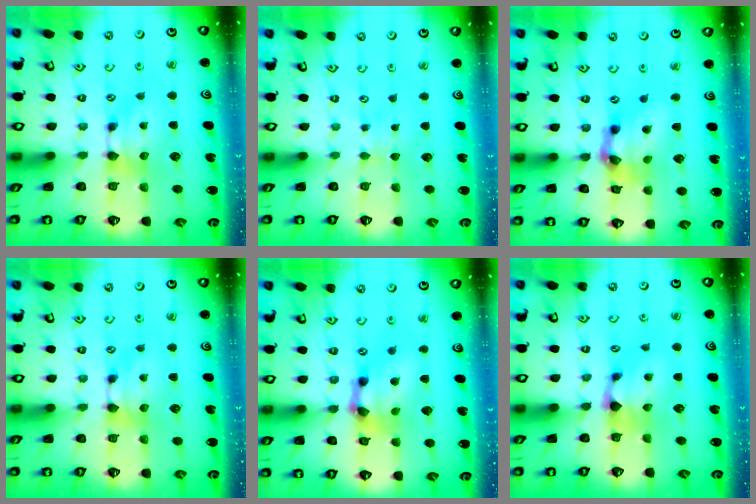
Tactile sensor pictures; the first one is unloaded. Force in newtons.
{"total": 3.0, "press": 2.9, "slide": 0.4}
{"total": 7.2, "press": 6.7, "slide": 2.6}
{"total": 0.0}
{"total": 6.1, "press": 5.8, "slide": 1.8}
{"total": 1.2, "press": 0.1, "slide": 1.2}